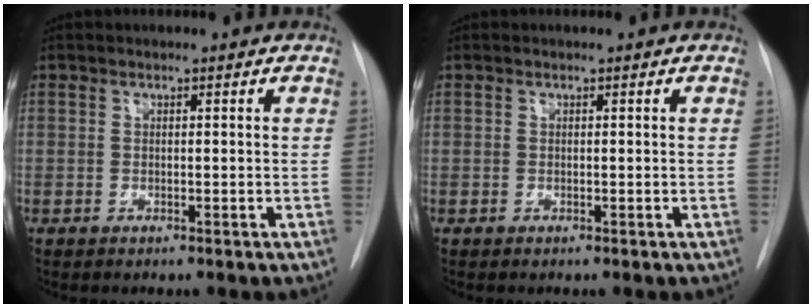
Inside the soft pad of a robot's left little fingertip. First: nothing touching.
{"total": 0.0}